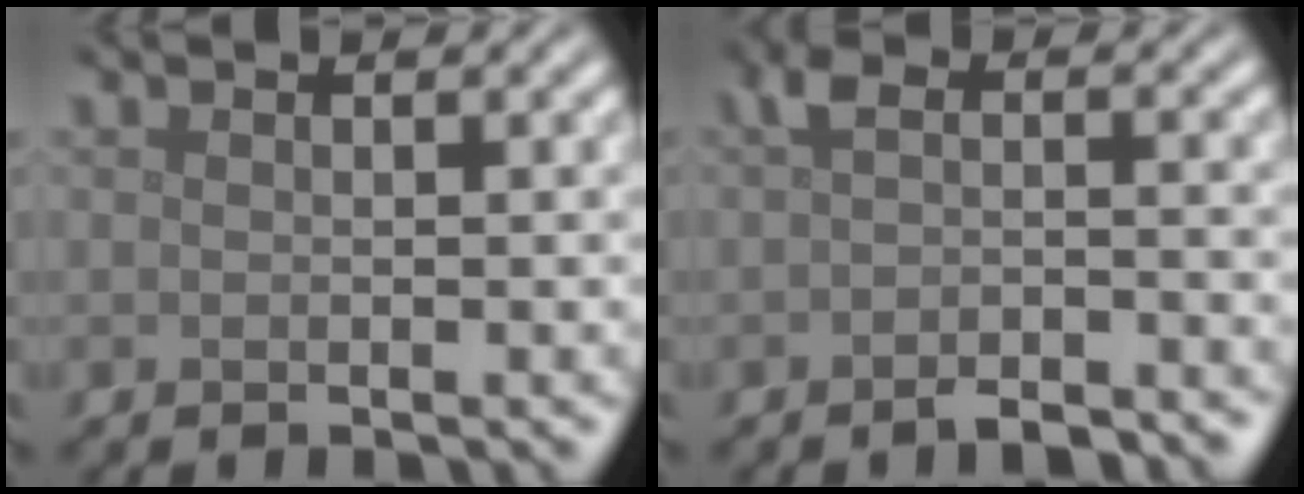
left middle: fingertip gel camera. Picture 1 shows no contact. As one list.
[{"total": 3.2, "force": [-1.8, 1.2, 2.3], "torque": [-0.043, -0.006, -0.035]}]